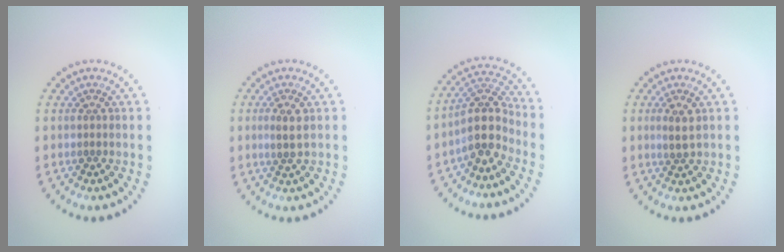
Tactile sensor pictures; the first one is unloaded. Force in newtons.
{"total": 1.8, "press": 1.7, "slide": 0.5}
{"total": 4.2, "press": 3.4, "slide": 2.4}
{"total": 1.9, "press": 1.8, "slide": 0.7}